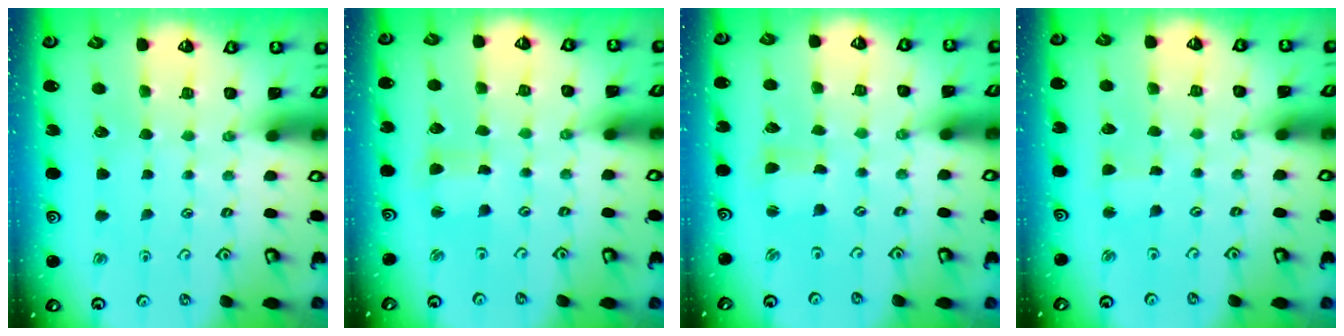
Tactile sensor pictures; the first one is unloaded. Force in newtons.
{"total": 2.7, "press": 2.7, "slide": 0.2}
{"total": 0.9, "press": 0.9, "slide": 0.1}
{"total": 1.9, "press": 1.9, "slide": 0.2}